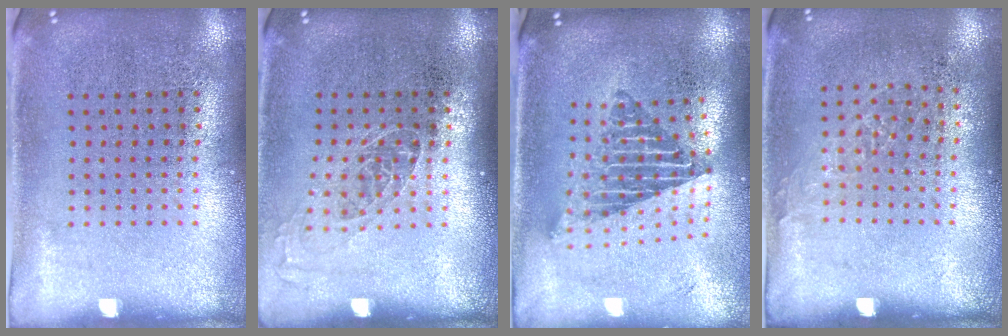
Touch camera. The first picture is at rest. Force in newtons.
{"total": 1.0, "press": 0.9, "slide": 0.4}
{"total": 2.0, "press": 1.6, "slide": 1.3}
{"total": 0.9, "press": 0.8, "slide": 0.4}